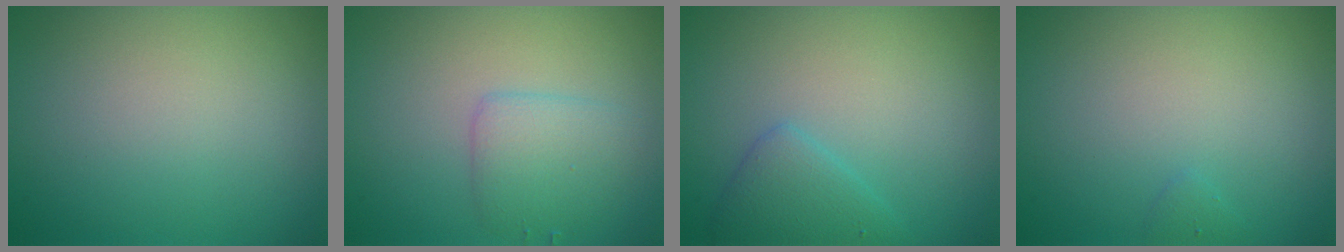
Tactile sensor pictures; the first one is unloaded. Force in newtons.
{"total": 2.6, "press": 2.6, "slide": 0.0}
{"total": 2.4, "press": 2.4, "slide": 0.1}
{"total": 0.5, "press": 0.5, "slide": 0.1}